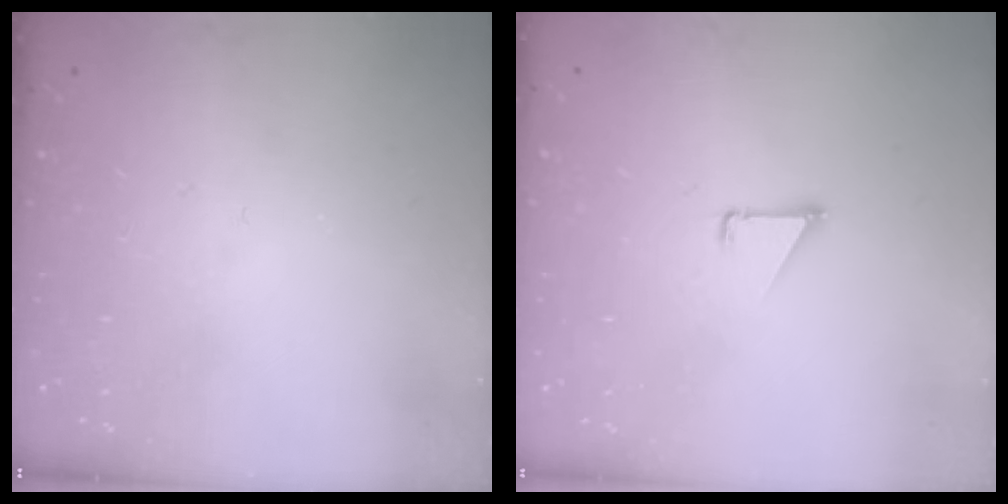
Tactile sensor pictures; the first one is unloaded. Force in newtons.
{"total": 1.1, "press": 1.1, "slide": 0.1}